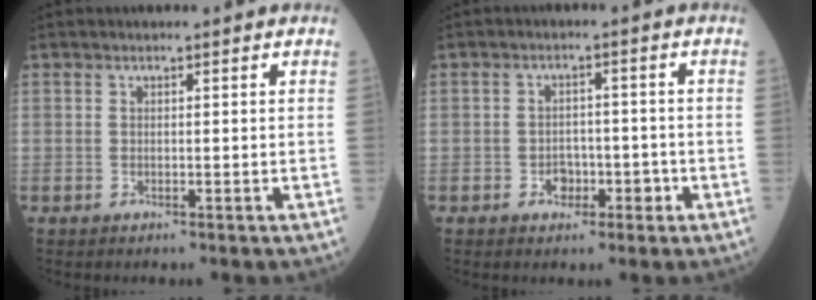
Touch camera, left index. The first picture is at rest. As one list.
[{"total": 3.4, "force": [-1.5, 2.4, 1.8], "torque": [-0.020, 0.010, -0.018]}]